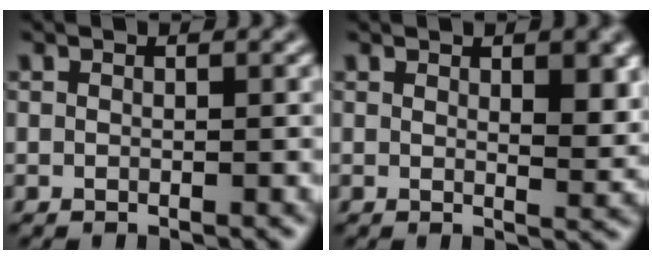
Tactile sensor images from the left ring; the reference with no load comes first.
{"total": 4.1, "force": [1.8, 1.4, 3.4], "torque": [-0.041, -0.004, 0.031]}